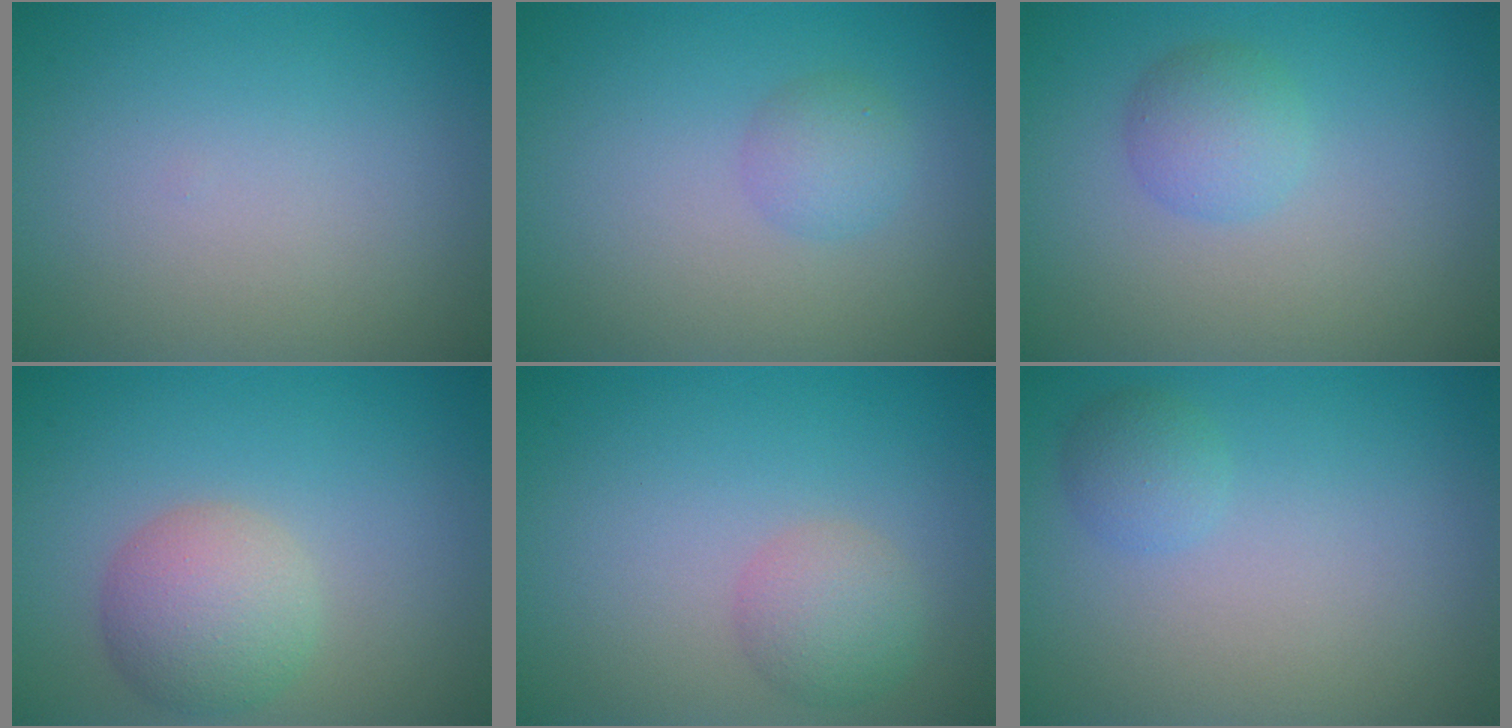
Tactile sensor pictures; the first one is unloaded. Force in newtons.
{"total": 1.8, "press": 1.8, "slide": 0.0}
{"total": 2.3, "press": 2.3, "slide": 0.1}
{"total": 4.4, "press": 4.4, "slide": 0.2}
{"total": 2.6, "press": 2.6, "slide": 0.0}
{"total": 1.5, "press": 1.5, "slide": 0.1}